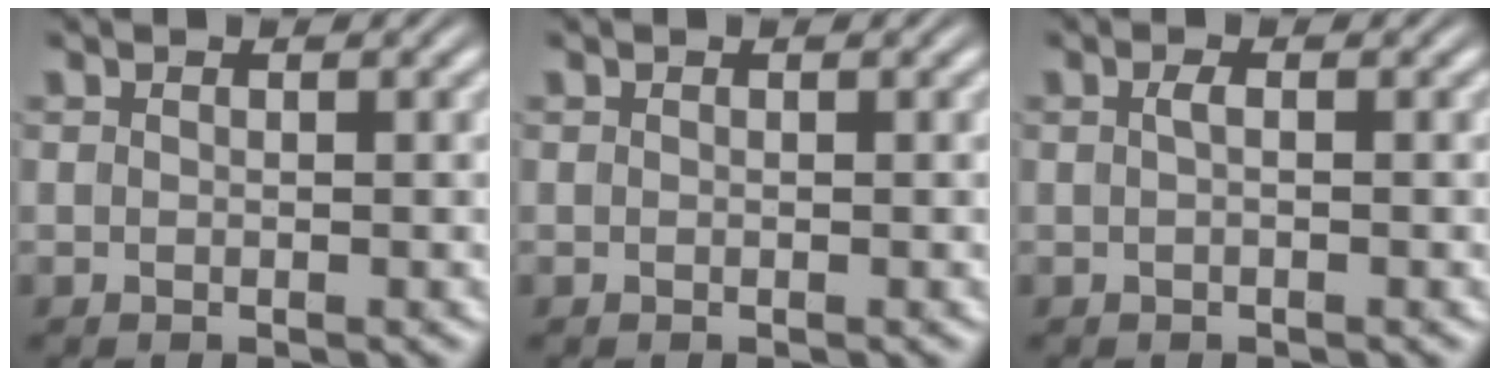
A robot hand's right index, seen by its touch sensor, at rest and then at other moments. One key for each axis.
{"total": 0.0}
{"total": 0.7, "fx": -0.2, "fy": -0.1, "fz": 0.6, "tx": -0.013, "ty": -0.003, "tz": -0.001}